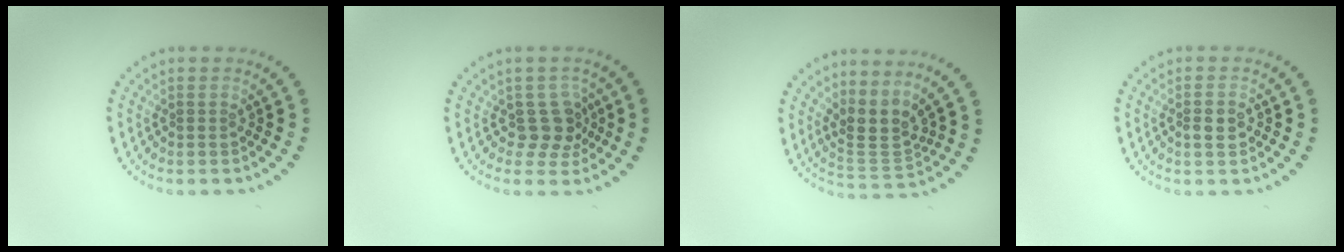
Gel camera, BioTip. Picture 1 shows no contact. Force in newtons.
{"total": 2.6, "press": 2.1, "slide": 1.6}
{"total": 3.1, "press": 2.3, "slide": 2.1}
{"total": 1.7, "press": 1.7, "slide": 0.1}